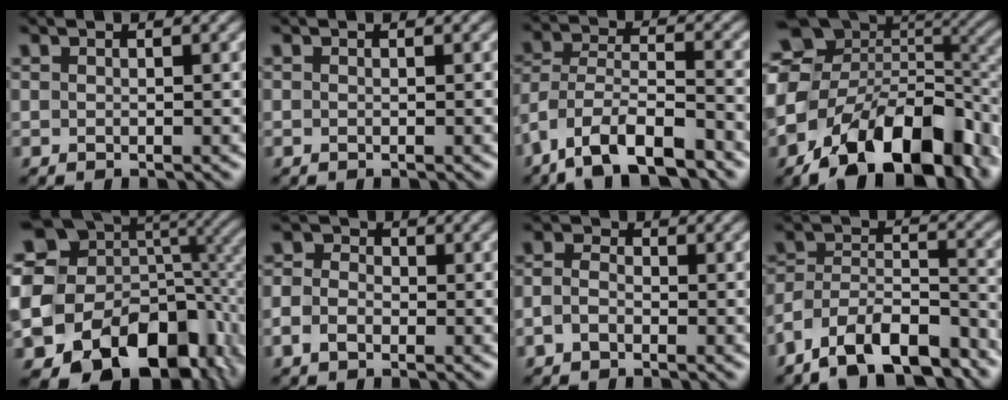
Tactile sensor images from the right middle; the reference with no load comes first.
{"total": 0.0}
{"total": 11.0, "force": [-8.0, 4.4, 6.1], "torque": [-0.120, -0.016, -0.144]}
{"total": 16.9, "force": [-7.3, 10.1, 11.3], "torque": [-0.198, -0.013, -0.105]}
{"total": 21.4, "force": [-8.0, 15.9, 11.9], "torque": [-0.191, -0.024, -0.114]}
{"total": 3.4, "force": [-0.6, 2.7, 1.8], "torque": [-0.024, 0.011, -0.025]}
{"total": 2.3, "force": [-0.8, 1.7, 1.4], "torque": [-0.032, 0.000, -0.021]}
{"total": 11.4, "force": [-9.1, 4.7, 4.8], "torque": [-0.081, 0.009, -0.152]}